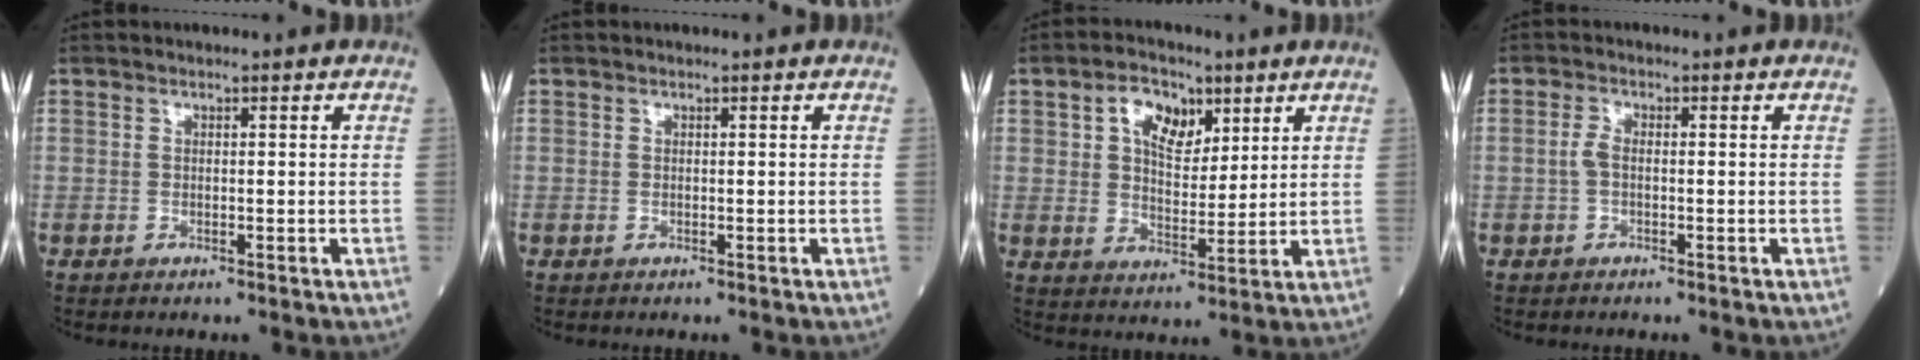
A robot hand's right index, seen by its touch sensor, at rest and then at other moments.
{"total": 0.0}
{"total": 7.8, "force": [3.7, 4.4, 5.3], "torque": [-0.096, 0.018, 0.067]}
{"total": 1.8, "force": [-0.4, 0.8, 1.5], "torque": [-0.033, 0.003, -0.010]}